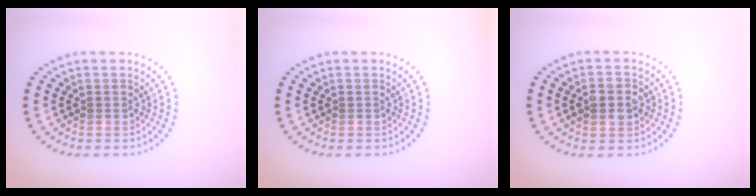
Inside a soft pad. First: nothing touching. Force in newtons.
{"total": 0.0}
{"total": 2.9, "press": 2.9, "slide": 0.2}